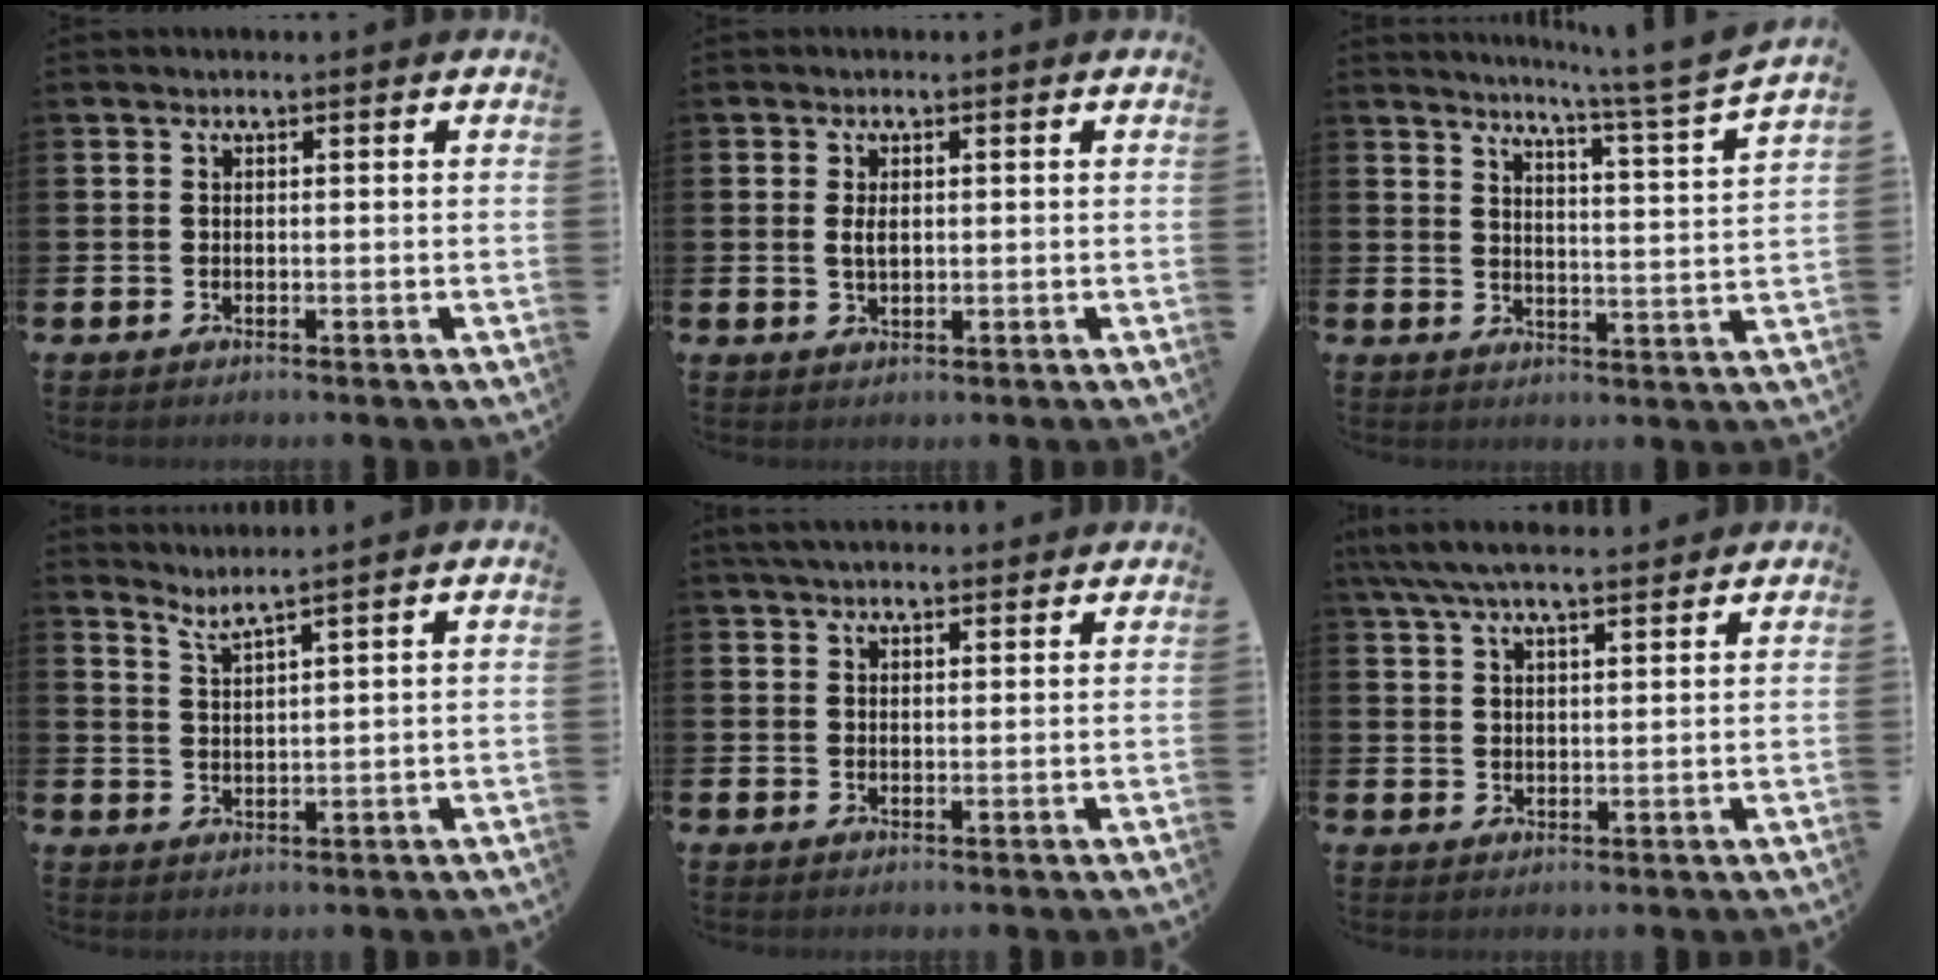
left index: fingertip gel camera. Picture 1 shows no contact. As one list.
[{"total": 2.0, "force": [0.5, 1.1, 1.7], "torque": [-0.022, 0.000, 0.006]}, {"total": 5.1, "force": [4.5, -1.3, 2.1], "torque": [-0.041, -0.045, 0.067]}, {"total": 3.3, "force": [3.1, -0.8, 0.7], "torque": [-0.024, -0.018, 0.055]}, {"total": 3.4, "force": [3.1, 0.9, 1.1], "torque": [-0.023, -0.008, 0.057]}, {"total": 6.4, "force": [5.8, 1.1, 2.5], "torque": [-0.060, -0.018, 0.106]}]